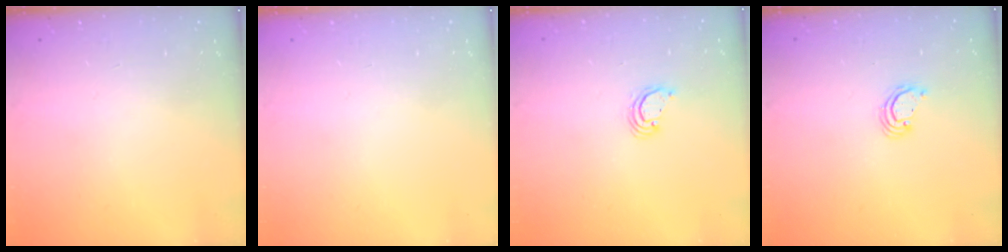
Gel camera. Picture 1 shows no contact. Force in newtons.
{"total": 0.0}
{"total": 2.8, "press": 2.8, "slide": 0.2}
{"total": 2.2, "press": 2.2, "slide": 0.1}